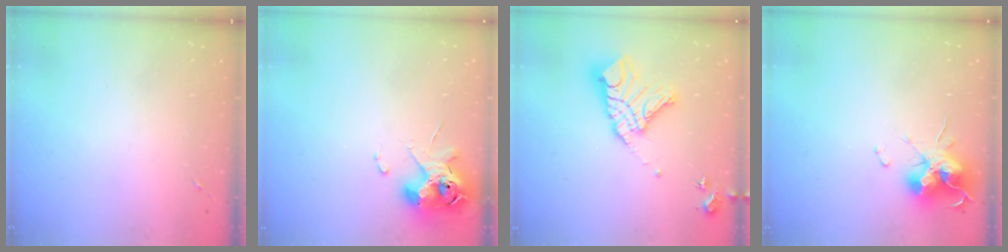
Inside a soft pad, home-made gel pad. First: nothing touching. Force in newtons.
{"total": 11.3, "press": 11.2, "slide": 1.7}
{"total": 16.9, "press": 16.8, "slide": 1.8}
{"total": 14.4, "press": 14.4, "slide": 0.6}